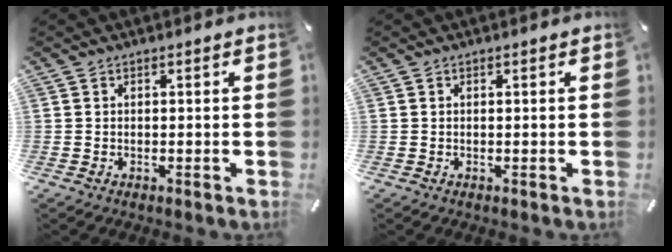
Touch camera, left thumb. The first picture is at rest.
{"total": 0.0}